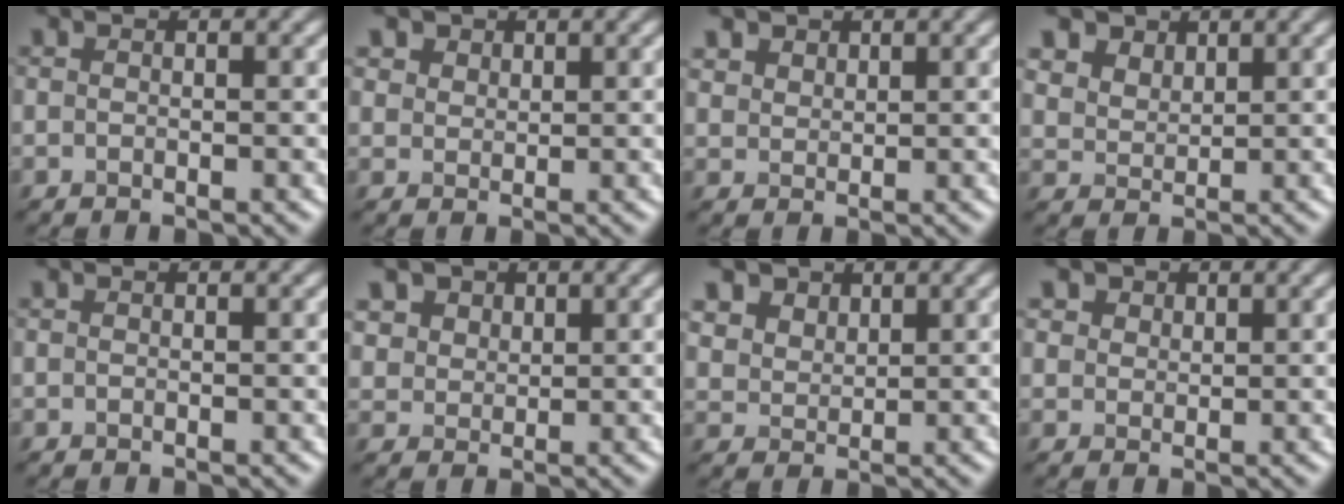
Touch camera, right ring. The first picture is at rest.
{"total": 1.4, "force": [1.0, 0.0, -1.0], "torque": [-0.014, -0.006, 0.040]}
{"total": 1.6, "force": [1.0, -0.3, -1.2], "torque": [-0.013, -0.006, 0.052]}
{"total": 3.0, "force": [2.8, 1.0, -0.2], "torque": [-0.050, 0.003, 0.084]}
{"total": 0.0}
{"total": 2.5, "force": [2.1, 1.3, 0.0], "torque": [-0.052, 0.006, 0.067]}
{"total": 2.8, "force": [2.5, 1.2, -0.1], "torque": [-0.052, 0.004, 0.078]}
{"total": 1.2, "force": [0.8, 0.0, -0.8], "torque": [-0.010, 0.003, 0.025]}